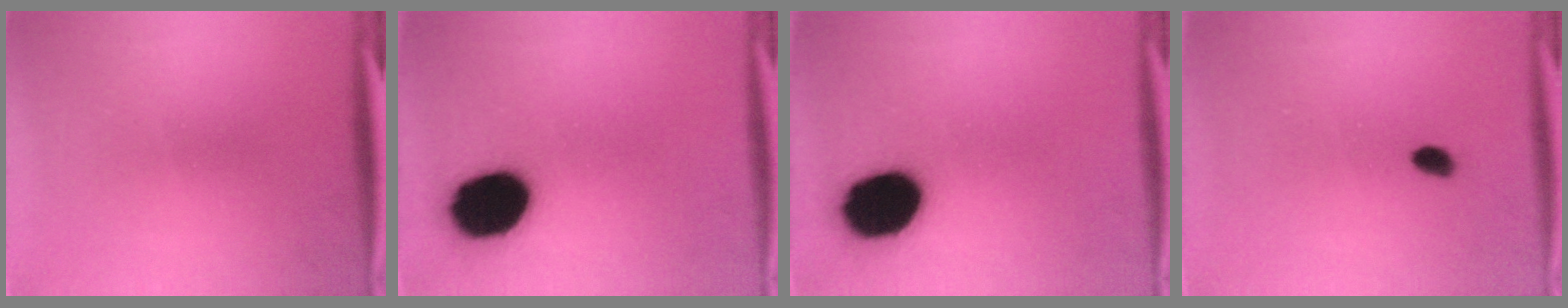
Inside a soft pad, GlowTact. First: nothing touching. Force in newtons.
{"total": 16.6}
{"total": 16.6}
{"total": 1.5}